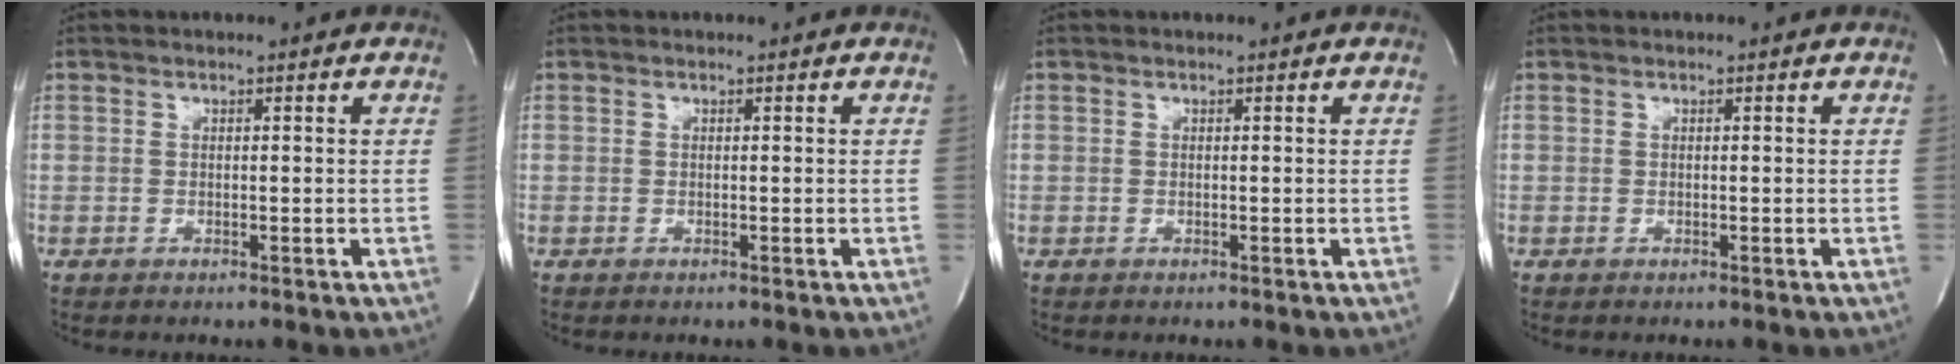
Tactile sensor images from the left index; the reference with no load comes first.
{"total": 0.0}
{"total": 0.0}
{"total": 0.0}